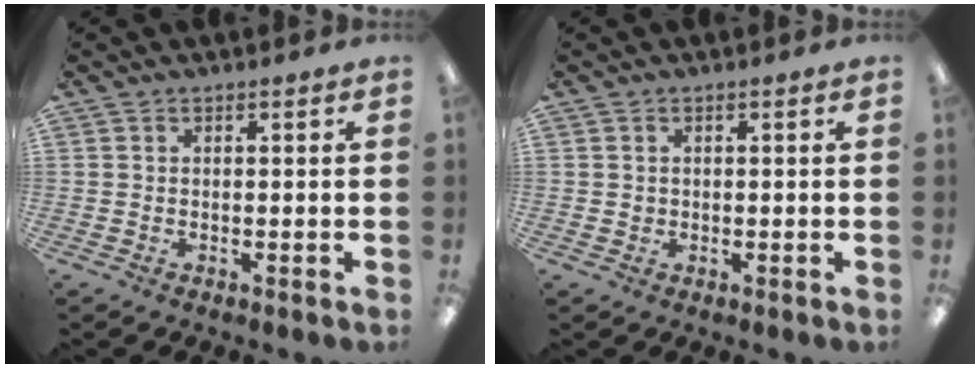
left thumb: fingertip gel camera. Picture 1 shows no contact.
{"total": 1.0, "force": [0.1, 0.9, 0.3], "torque": [-0.006, 0.005, 0.000]}